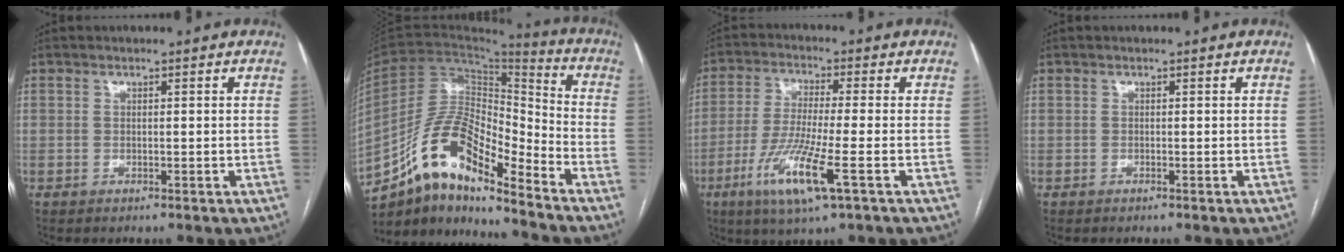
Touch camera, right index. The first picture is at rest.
{"total": 14.6, "force": [-11.1, 3.7, 8.7], "torque": [-0.161, 0.037, -0.202]}
{"total": 10.5, "force": [-4.3, 0.1, 9.5], "torque": [-0.197, -0.024, -0.082]}
{"total": 0.0}